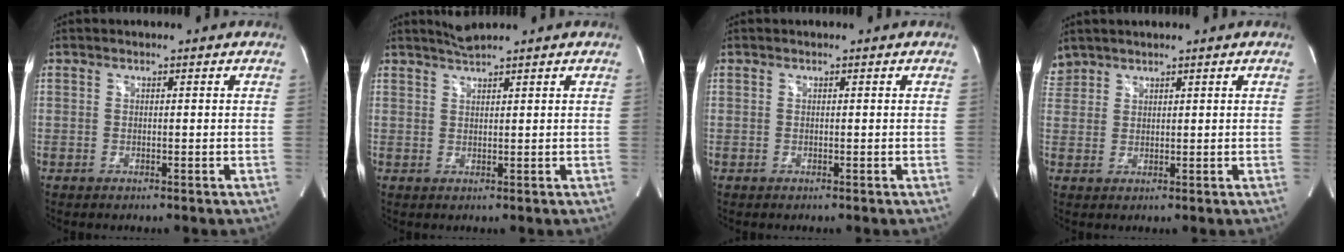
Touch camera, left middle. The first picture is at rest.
{"total": 2.3, "force": [2.1, -0.5, 0.7], "torque": [-0.016, 0.005, 0.045]}
{"total": 0.0}
{"total": 2.7, "force": [2.5, 1.1, -0.2], "torque": [0.001, 0.015, 0.052]}